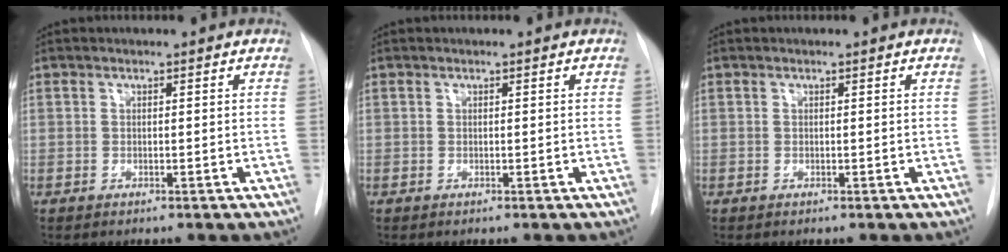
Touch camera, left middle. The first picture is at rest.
{"total": 0.0}
{"total": 0.0}